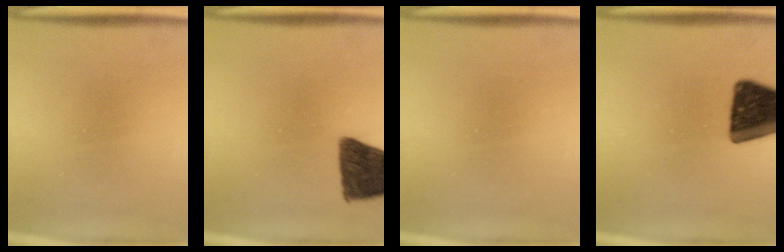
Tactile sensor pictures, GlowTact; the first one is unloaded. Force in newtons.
{"total": 12.5}
{"total": 0.0}
{"total": 16.2}